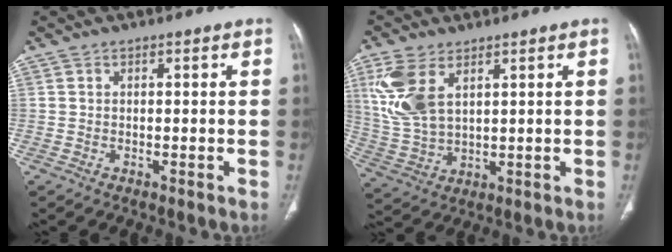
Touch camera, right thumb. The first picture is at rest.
{"total": 10.9, "force": [4.5, 5.8, 7.9], "torque": [-0.182, -0.008, 0.104]}